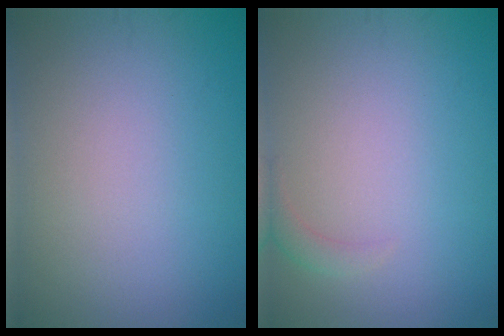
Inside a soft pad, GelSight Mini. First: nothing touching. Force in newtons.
{"total": 1.2, "press": 1.1, "slide": 0.2}